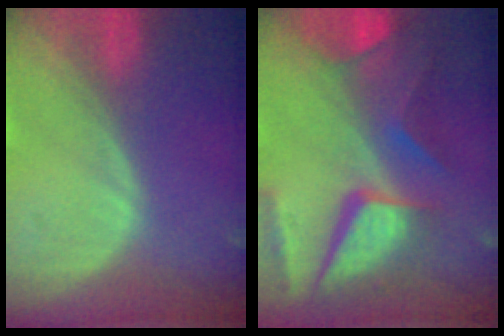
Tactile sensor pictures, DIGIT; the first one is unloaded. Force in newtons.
{"total": 11.8, "press": 9.8, "slide": 6.6}